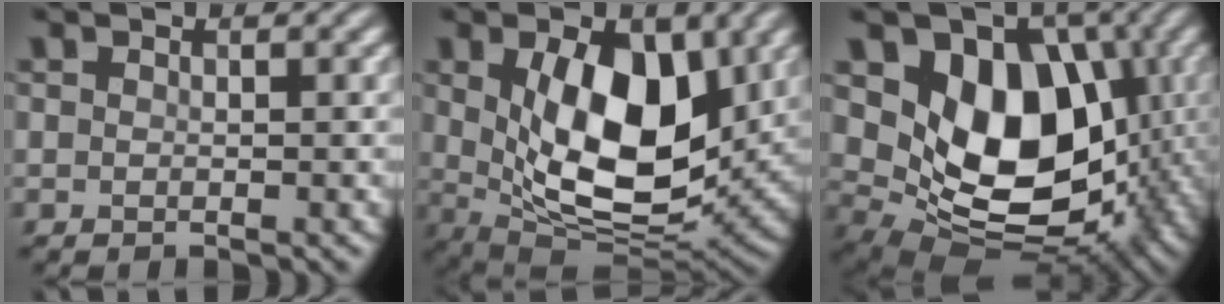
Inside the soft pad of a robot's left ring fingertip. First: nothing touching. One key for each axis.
{"total": 10.9, "fx": 1.7, "fy": 6.1, "fz": 9.0, "tx": -0.154, "ty": -0.019, "tz": 0.037}
{"total": 11.4, "fx": 1.6, "fy": 8.3, "fz": 7.6, "tx": -0.122, "ty": -0.020, "tz": 0.026}